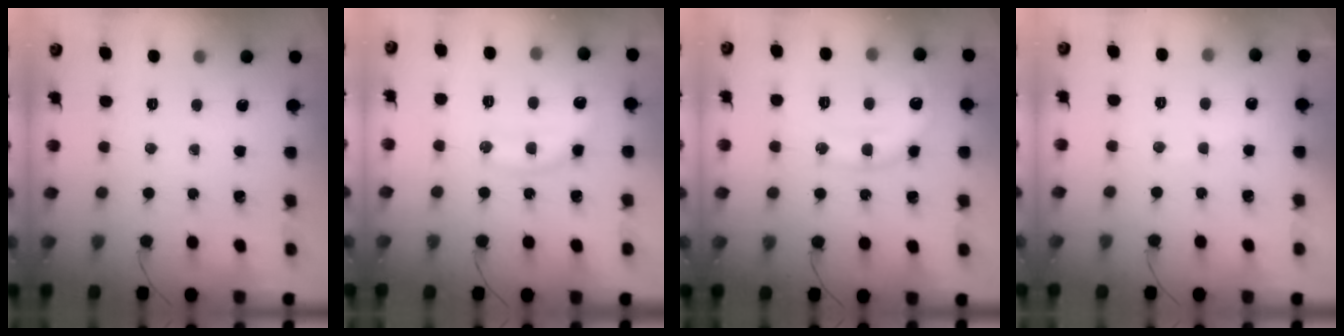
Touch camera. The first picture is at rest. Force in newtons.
{"total": 13.1, "press": 13.1, "slide": 0.5}
{"total": 10.8, "press": 10.7, "slide": 0.6}
{"total": 5.7, "press": 5.7, "slide": 0.9}